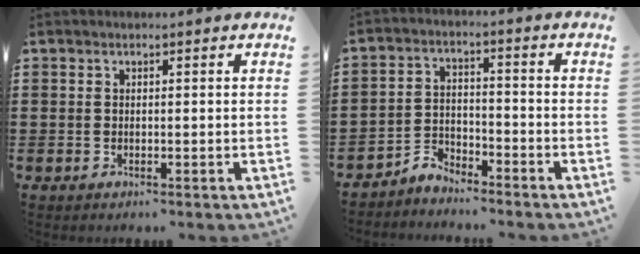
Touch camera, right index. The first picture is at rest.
{"total": 4.0, "force": [-3.9, 0.9, 0.3], "torque": [-0.010, 0.007, -0.079]}